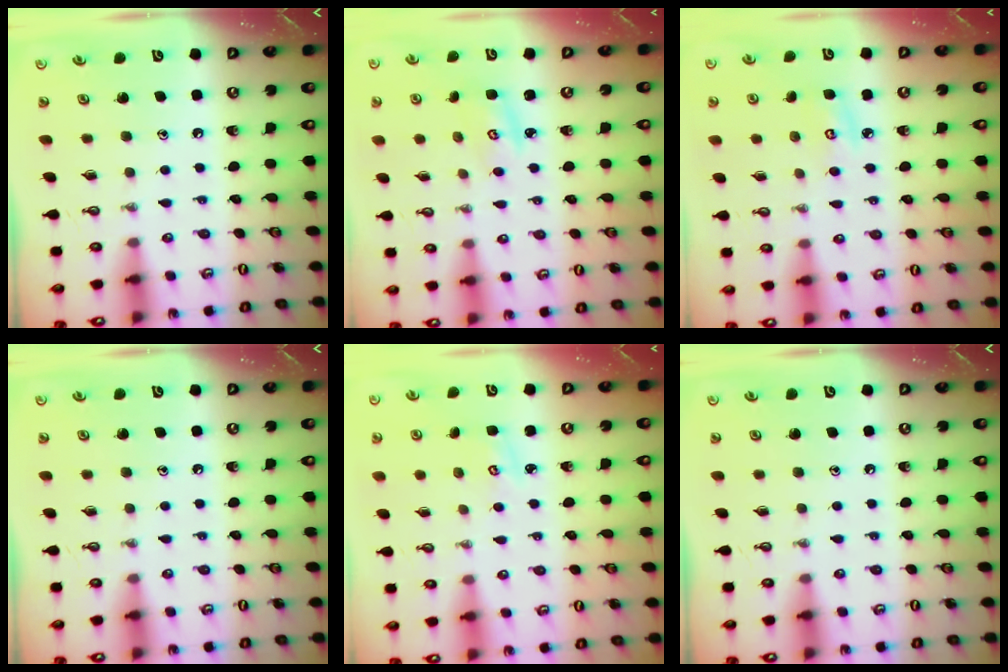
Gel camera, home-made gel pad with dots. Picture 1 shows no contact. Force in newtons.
{"total": 2.7, "press": 2.7, "slide": 0.1}
{"total": 5.5, "press": 5.5, "slide": 0.5}
{"total": 0.0}
{"total": 3.0, "press": 3.0, "slide": 0.3}
{"total": 0.0}